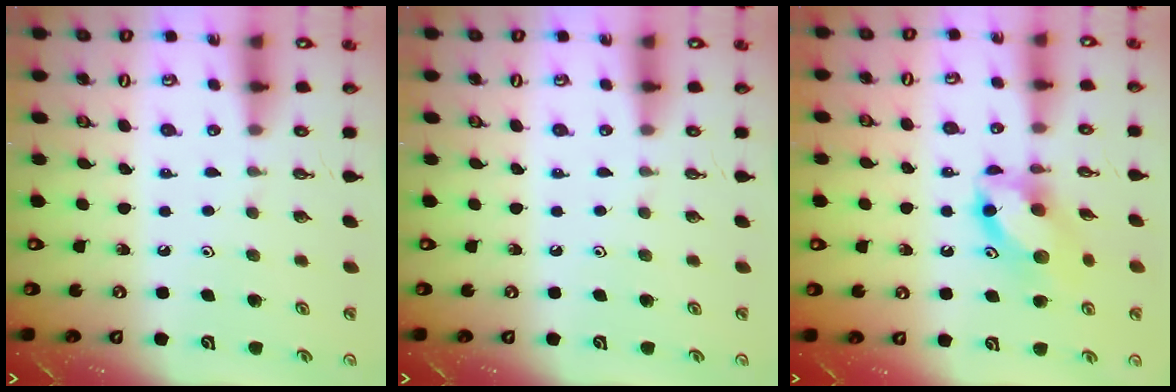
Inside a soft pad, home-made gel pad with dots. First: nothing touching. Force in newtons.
{"total": 0.0}
{"total": 11.2, "press": 11.1, "slide": 1.6}